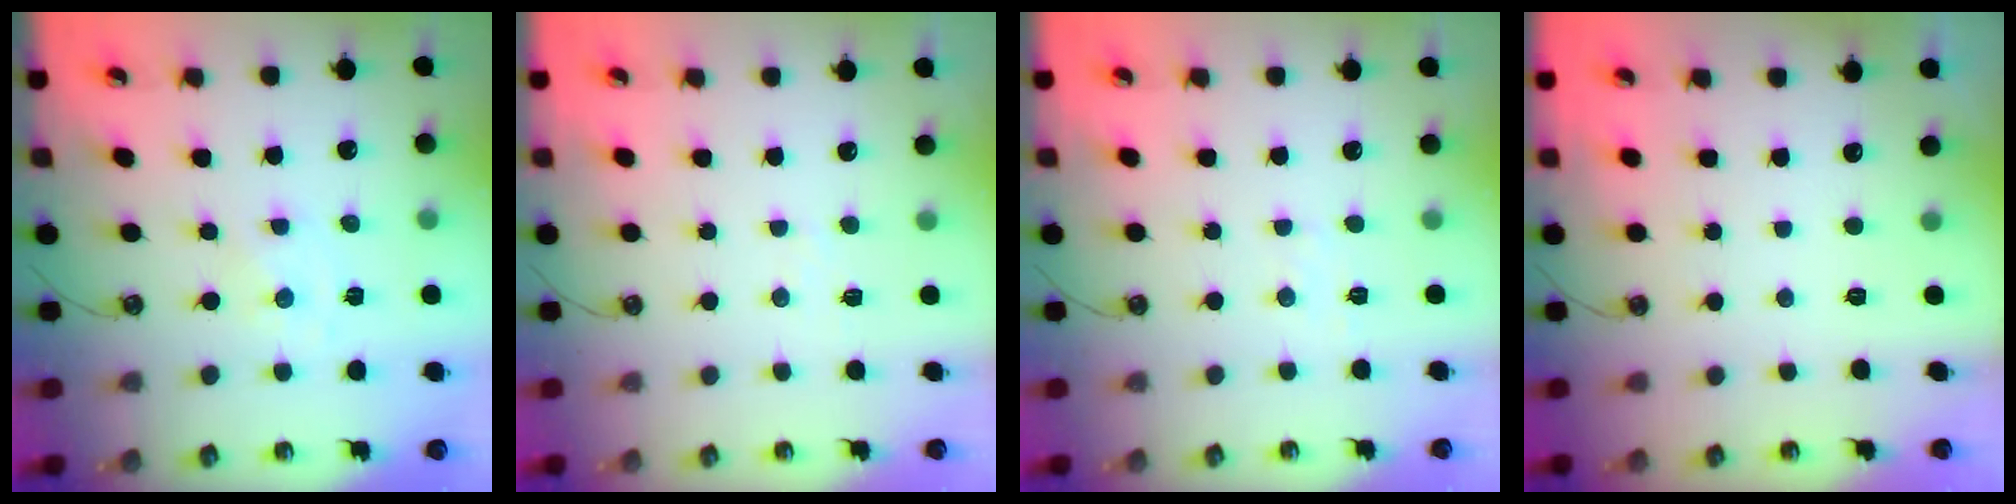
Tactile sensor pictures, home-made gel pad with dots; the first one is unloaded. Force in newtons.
{"total": 3.8, "press": 3.7, "slide": 0.5}
{"total": 3.6, "press": 3.6, "slide": 0.5}
{"total": 0.0}